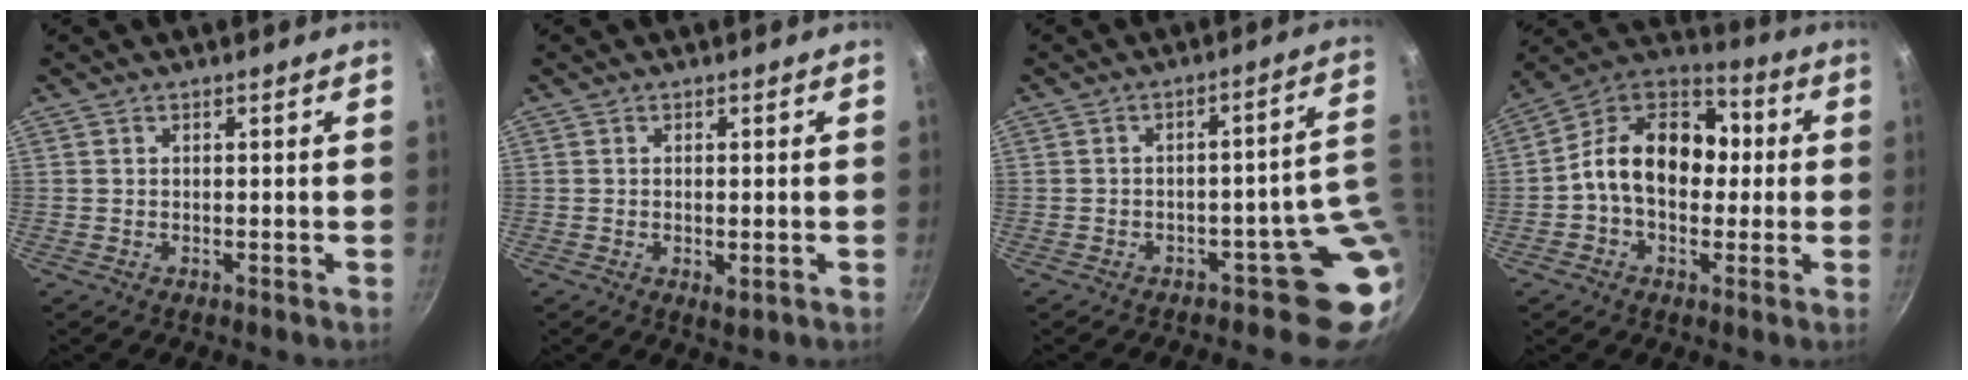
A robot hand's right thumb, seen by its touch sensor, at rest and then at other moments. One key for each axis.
{"total": 2.3, "fx": -0.4, "fy": 0.9, "fz": 2.1, "tx": -0.037, "ty": -0.007, "tz": -0.006}
{"total": 7.5, "fx": -0.9, "fy": 4.5, "fz": 6.0, "tx": -0.006, "ty": 0.026, "tz": -0.009}
{"total": 17.1, "fx": 0.2, "fy": 12.3, "fz": 11.9, "tx": -0.148, "ty": 0.042, "tz": -0.023}